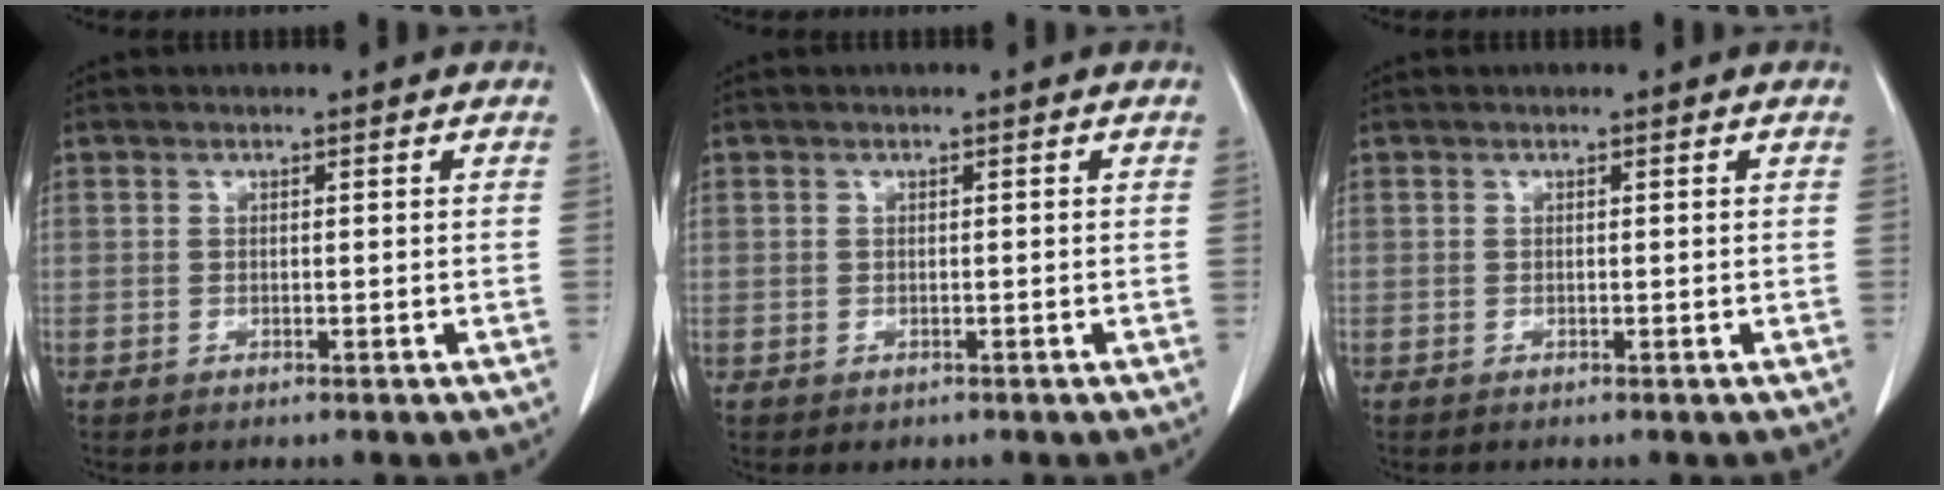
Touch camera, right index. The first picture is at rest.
{"total": 0.9, "force": [-0.3, 0.8, 0.1], "torque": [-0.003, 0.004, 0.000]}
{"total": 0.0}